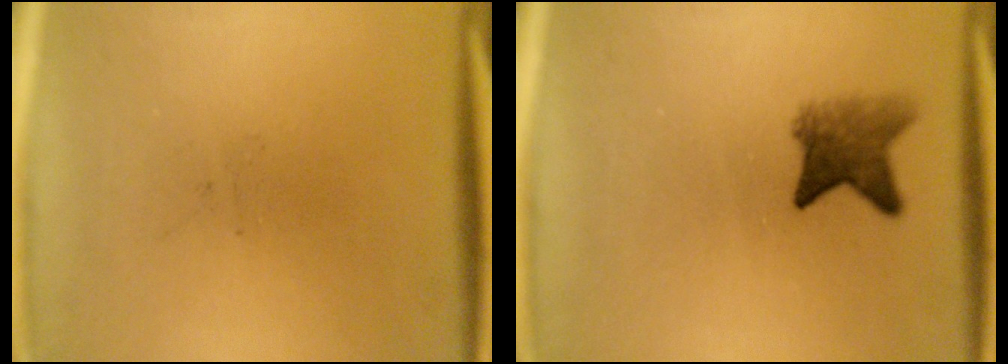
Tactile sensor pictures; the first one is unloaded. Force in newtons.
{"total": 4.3}